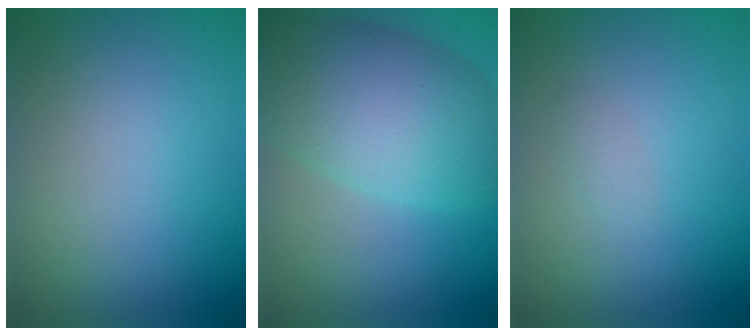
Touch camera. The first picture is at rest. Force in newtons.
{"total": 9.0, "press": 9.0, "slide": 0.5}
{"total": 0.7, "press": 0.7, "slide": 0.0}